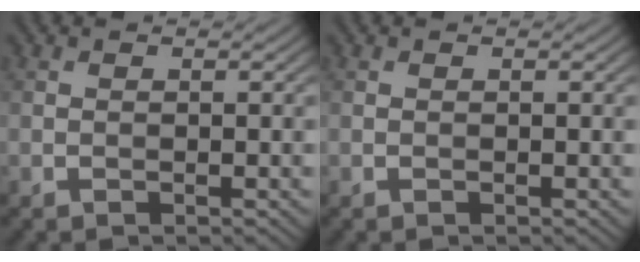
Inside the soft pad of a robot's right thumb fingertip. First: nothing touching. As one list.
[{"total": 0.0}]